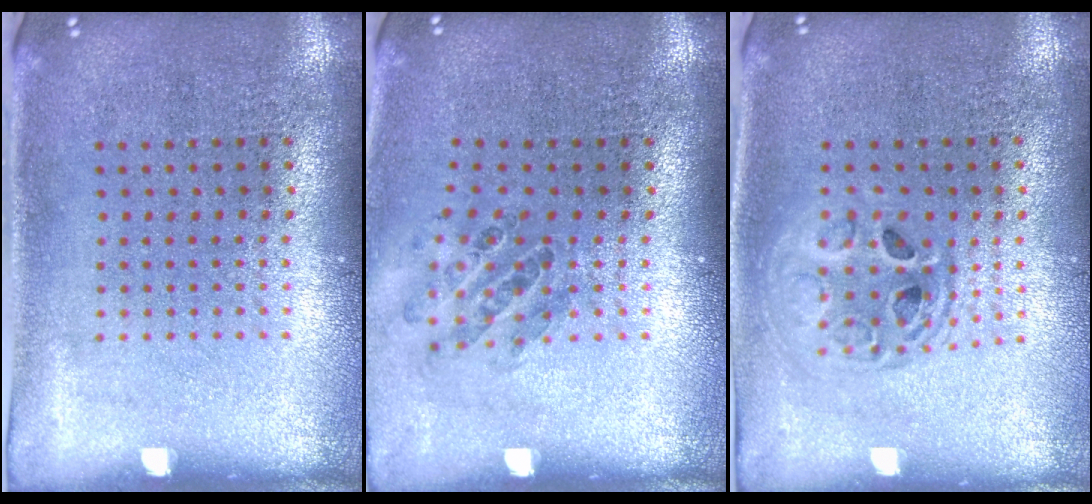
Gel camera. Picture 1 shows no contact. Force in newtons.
{"total": 0.9, "press": 0.9, "slide": 0.1}
{"total": 1.4, "press": 1.2, "slide": 0.7}